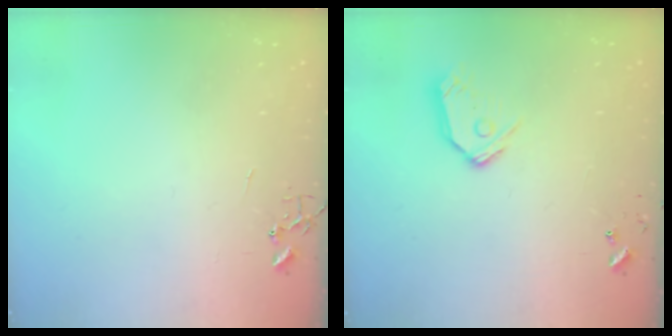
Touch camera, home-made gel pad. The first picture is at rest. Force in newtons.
{"total": 10.1, "press": 10.1, "slide": 1.2}